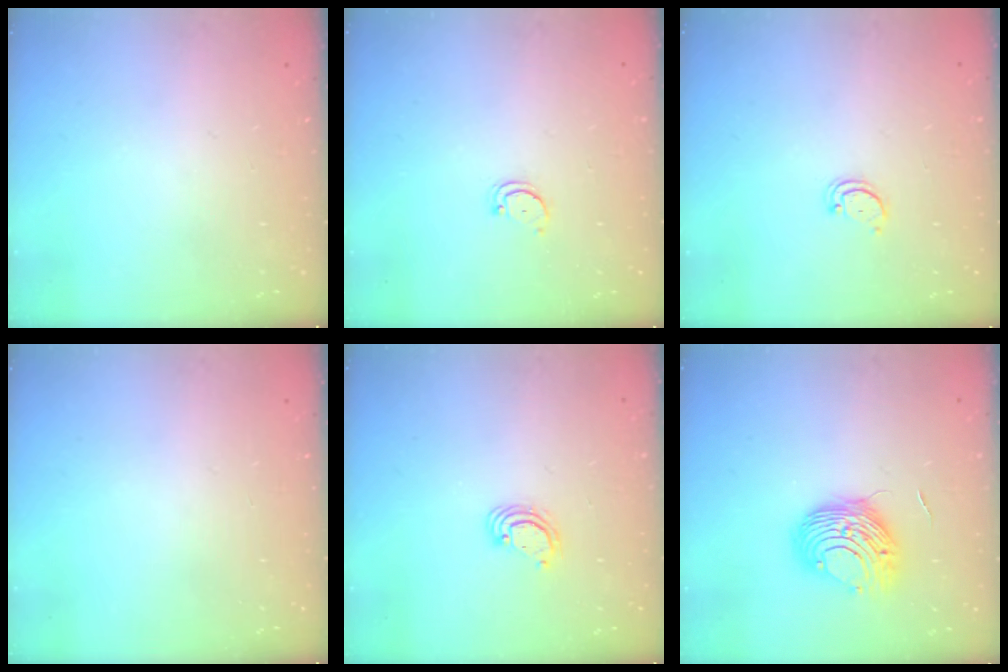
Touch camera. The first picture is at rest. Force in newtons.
{"total": 2.3, "press": 2.3, "slide": 0.2}
{"total": 2.2, "press": 2.2, "slide": 0.4}
{"total": 0.0}
{"total": 3.8, "press": 3.8, "slide": 0.4}
{"total": 9.3, "press": 9.3, "slide": 0.6}